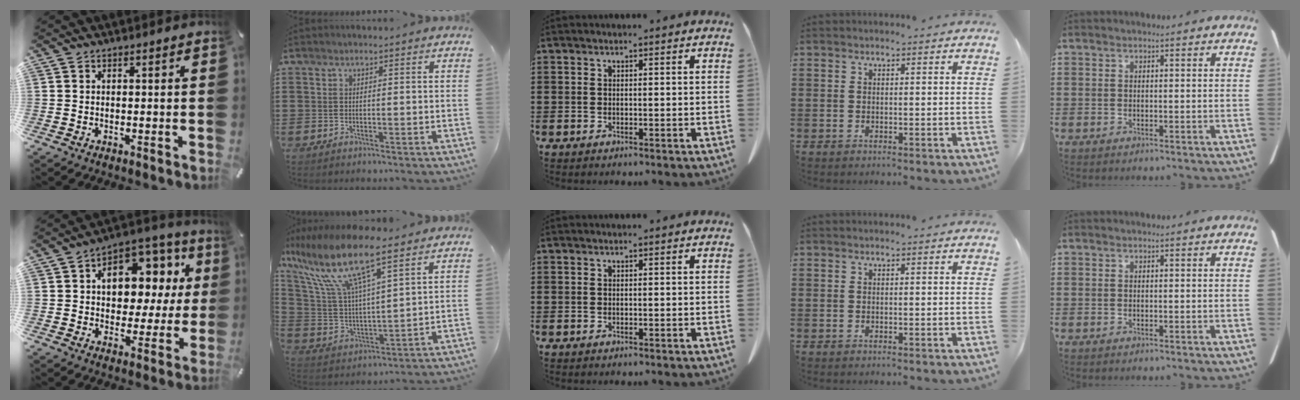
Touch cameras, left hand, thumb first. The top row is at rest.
{"thumb": {"total": 12.4, "force": [3.2, 9.0, 7.9], "torque": [-0.114, -0.020, 0.059]}, "index": {"total": 12.3, "force": [8.7, 2.2, 8.5], "torque": [-0.199, -0.045, 0.146]}}